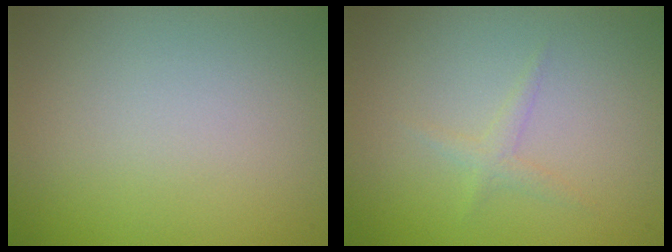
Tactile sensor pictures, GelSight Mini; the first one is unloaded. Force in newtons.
{"total": 1.0, "press": 1.0, "slide": 0.1}